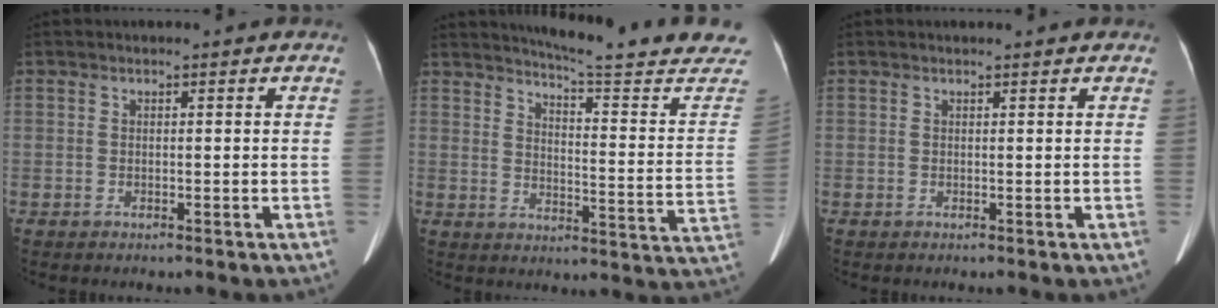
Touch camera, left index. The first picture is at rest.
{"total": 21.2, "force": [19.6, 0.0, 8.0], "torque": [-0.110, -0.098, 0.229]}
{"total": 1.5, "force": [1.4, 0.0, 0.5], "torque": [-0.008, 0.014, 0.017]}